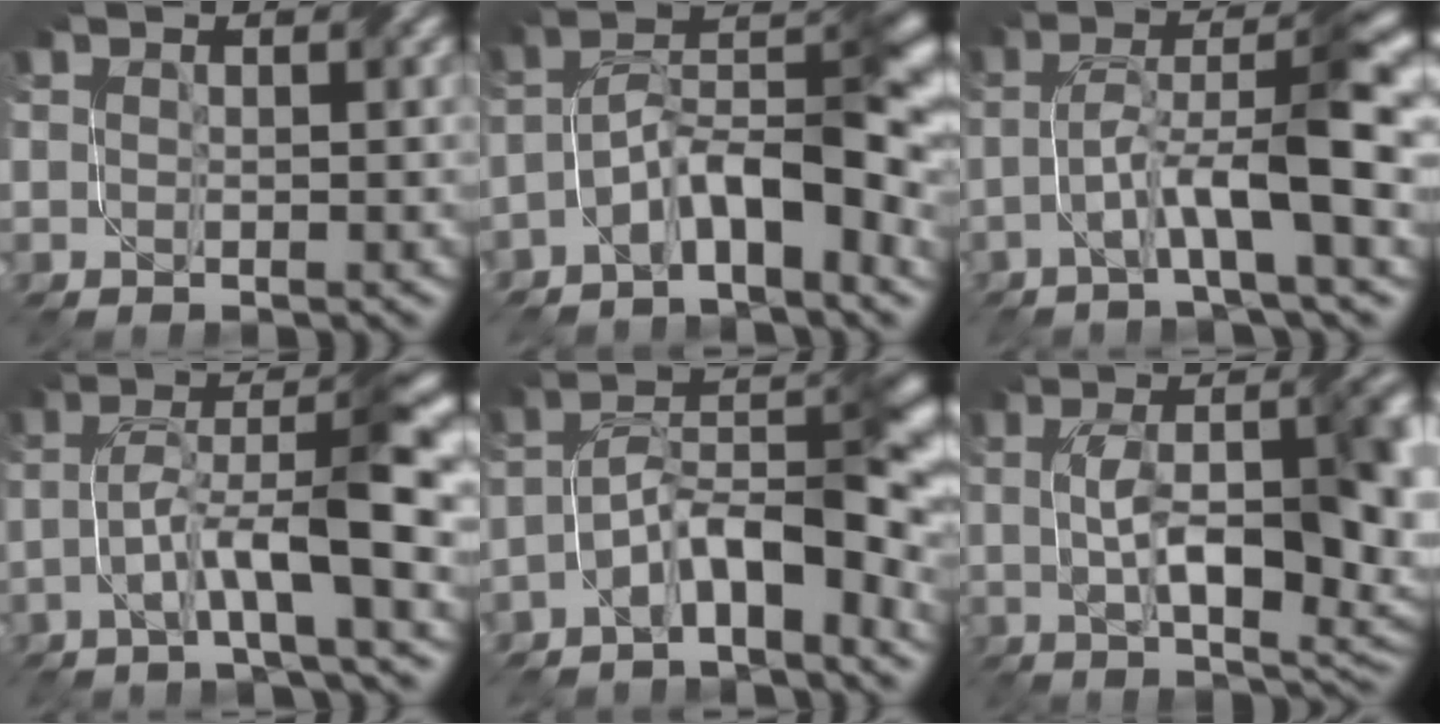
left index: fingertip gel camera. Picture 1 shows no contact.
{"total": 8.1, "force": [-3.5, 2.9, 6.7], "torque": [-0.102, 0.019, -0.069]}
{"total": 7.8, "force": [-1.9, 1.2, 7.5], "torque": [-0.132, 0.024, -0.038]}
{"total": 7.9, "force": [-1.8, 1.3, 7.6], "torque": [-0.136, 0.024, -0.035]}
{"total": 8.2, "force": [-3.3, 3.1, 6.8], "torque": [-0.102, 0.020, -0.065]}
{"total": 12.8, "force": [0.1, 4.8, 11.8], "torque": [-0.171, 0.003, 0.003]}